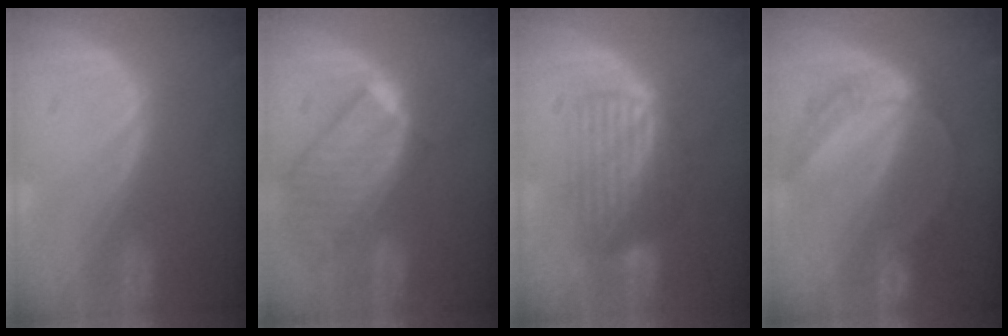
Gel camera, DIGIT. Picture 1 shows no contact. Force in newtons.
{"total": 9.8, "press": 8.6, "slide": 4.8}
{"total": 6.7, "press": 6.4, "slide": 1.8}
{"total": 6.8, "press": 5.6, "slide": 3.9}